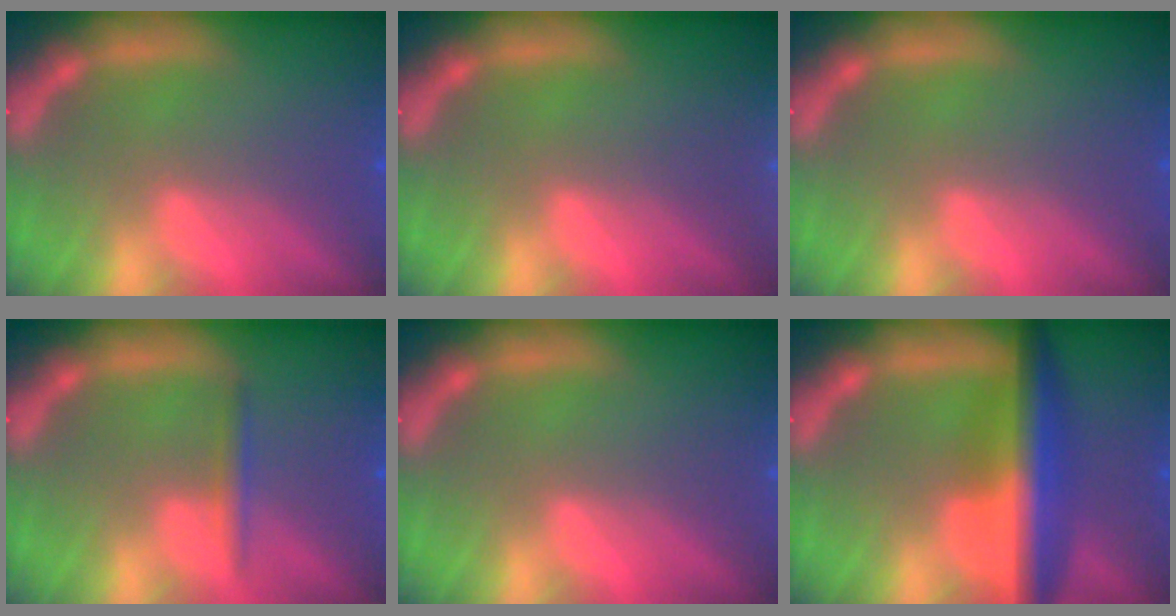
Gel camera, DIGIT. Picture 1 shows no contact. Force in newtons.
{"total": 4.4}
{"total": 0.0}
{"total": 1.4}
{"total": 0.9}
{"total": 7.5}